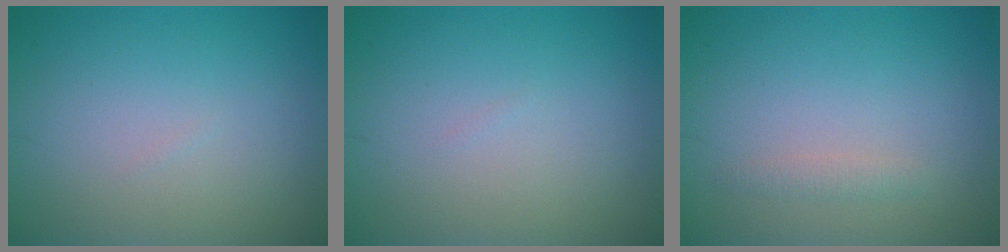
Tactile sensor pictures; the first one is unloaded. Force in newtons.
{"total": 0.0}
{"total": 0.8, "press": 0.8, "slide": 0.0}